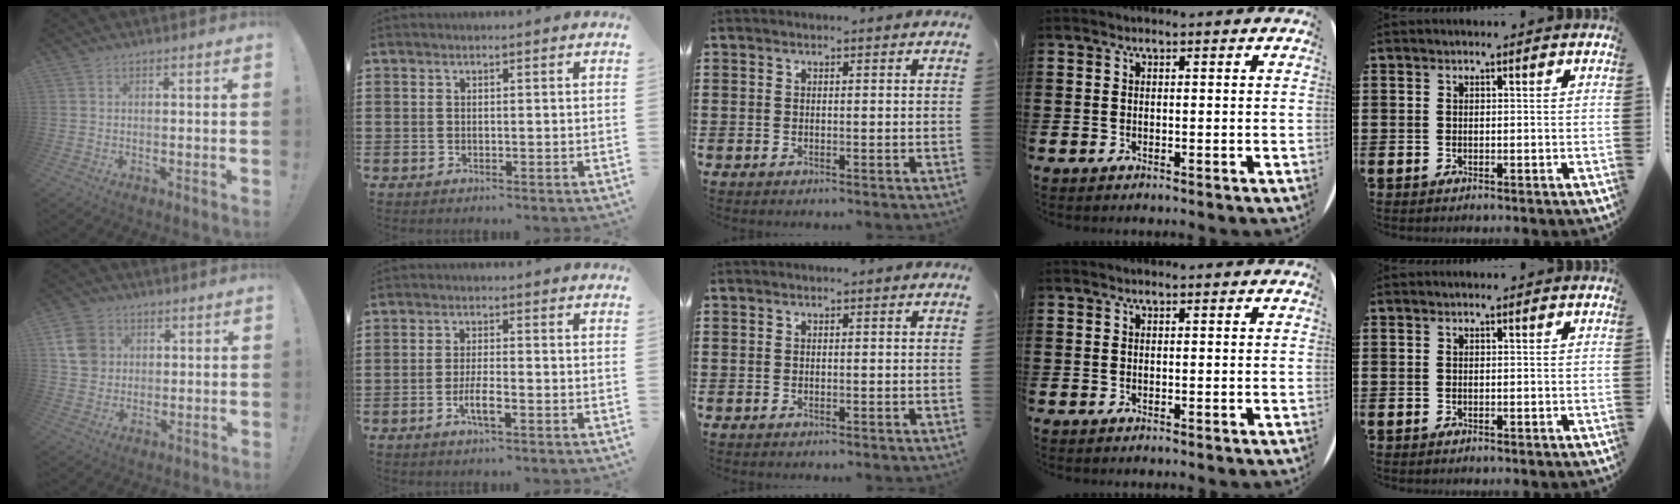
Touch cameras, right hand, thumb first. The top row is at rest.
{"thumb": {"total": 9.3, "force": [2.7, 8.2, 3.5], "torque": [-0.052, -0.004, 0.058]}, "index": {"total": 3.6, "force": [-1.6, 0.7, 3.2], "torque": [-0.059, 0.000, -0.031]}}